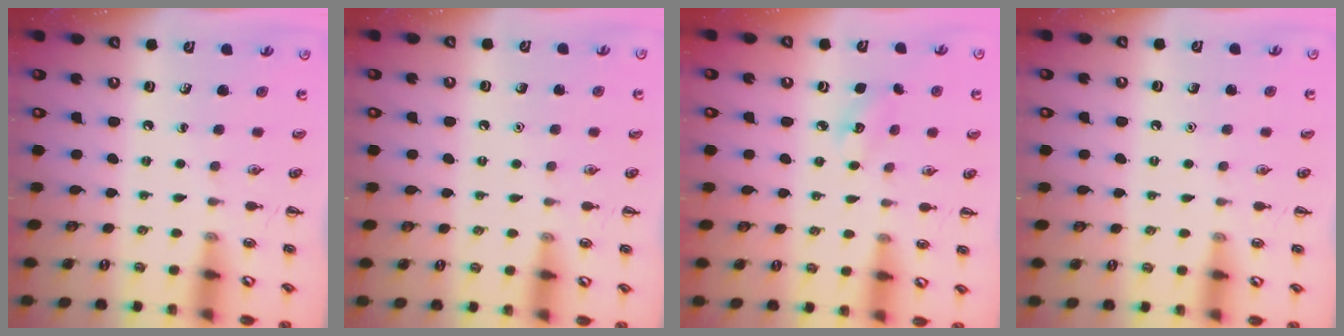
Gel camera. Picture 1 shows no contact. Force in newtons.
{"total": 1.5, "press": 1.5, "slide": 0.1}
{"total": 3.7, "press": 3.6, "slide": 1.0}
{"total": 1.6, "press": 1.6, "slide": 0.1}